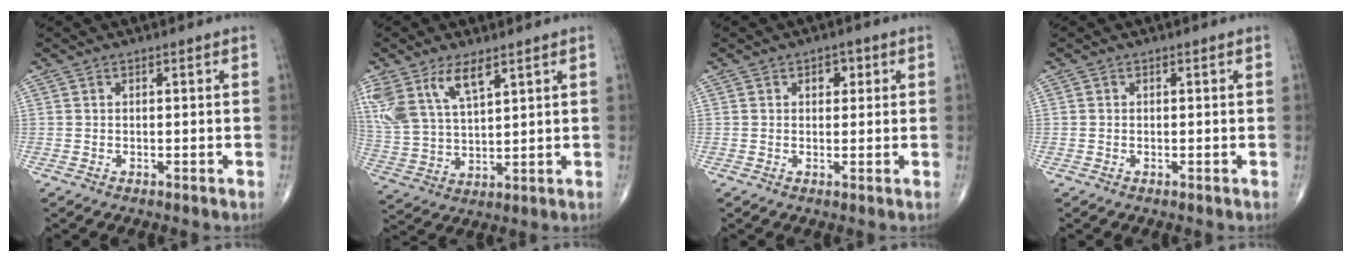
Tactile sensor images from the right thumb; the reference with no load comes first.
{"total": 12.4, "force": [7.0, 5.6, 8.6], "torque": [-0.173, -0.017, 0.149]}
{"total": 2.7, "force": [1.0, 1.9, 1.6], "torque": [-0.004, 0.000, 0.010]}
{"total": 0.0}